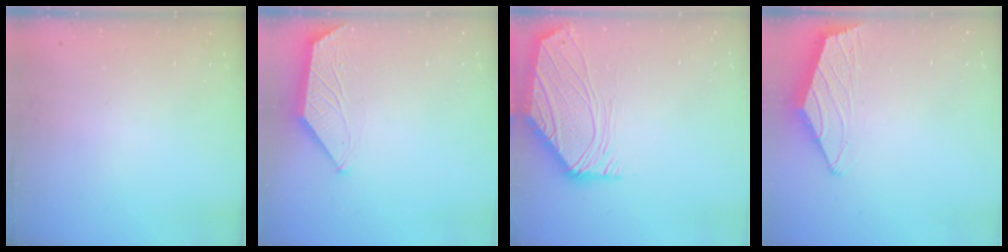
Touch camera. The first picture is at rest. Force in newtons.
{"total": 1.6, "press": 1.6, "slide": 0.3}
{"total": 3.0, "press": 2.9, "slide": 0.5}
{"total": 1.4, "press": 1.3, "slide": 0.5}